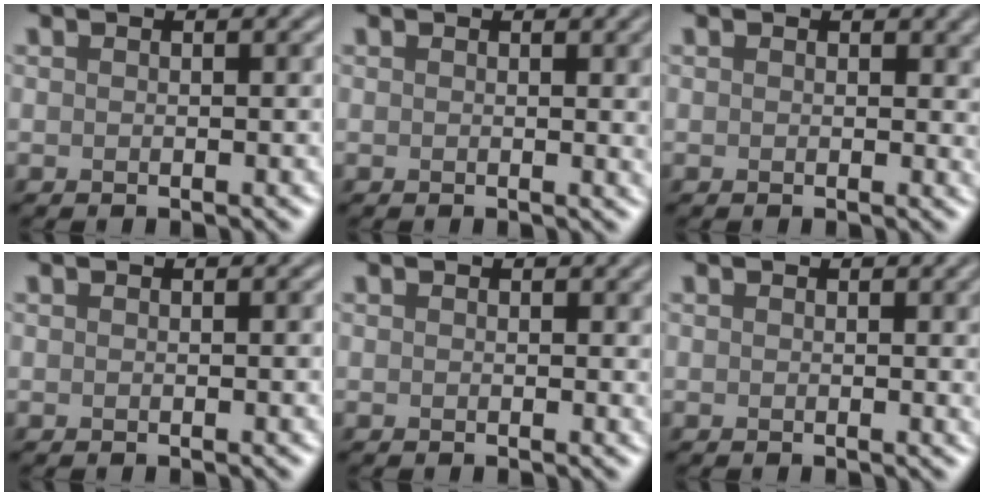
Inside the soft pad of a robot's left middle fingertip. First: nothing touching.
{"total": 2.7, "force": [0.8, 0.8, 2.4], "torque": [-0.018, 0.003, 0.008]}
{"total": 1.3, "force": [0.5, 0.8, 0.8], "torque": [-0.004, -0.002, 0.004]}
{"total": 0.0}
{"total": 0.7, "force": [0.4, 0.2, 0.5], "torque": [-0.004, -0.001, 0.007]}
{"total": 2.4, "force": [0.6, 0.7, 2.2], "torque": [-0.016, 0.003, 0.005]}